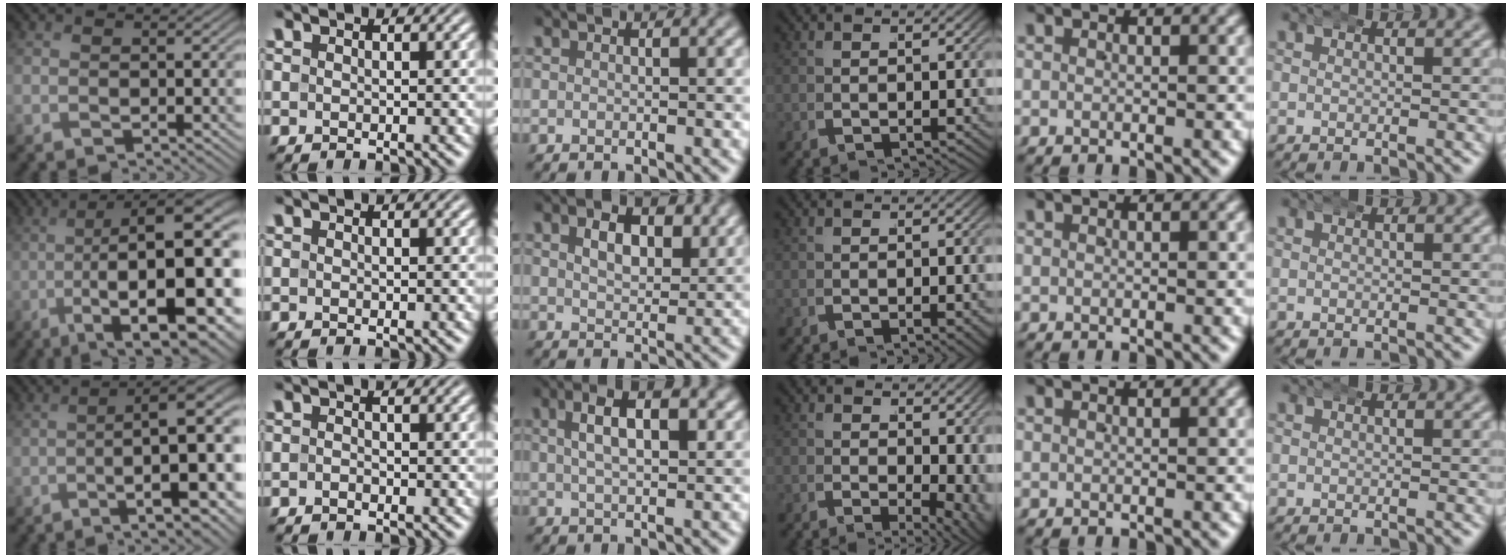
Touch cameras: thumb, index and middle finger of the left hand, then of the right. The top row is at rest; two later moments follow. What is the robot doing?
{"motion": "wrap", "object": "arm wrap"}